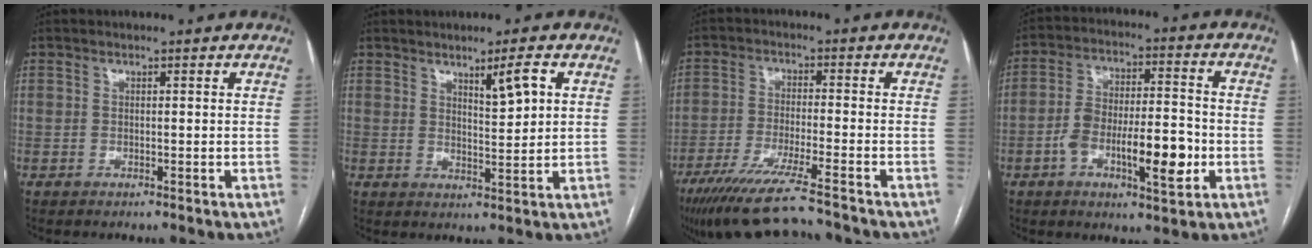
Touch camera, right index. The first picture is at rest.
{"total": 4.4, "force": [2.1, 0.5, 3.9], "torque": [-0.064, -0.007, 0.038]}
{"total": 14.3, "force": [-11.9, 0.2, 7.8], "torque": [-0.133, -0.040, -0.193]}
{"total": 12.5, "force": [-3.8, 3.7, 11.3], "torque": [-0.192, 0.016, -0.059]}